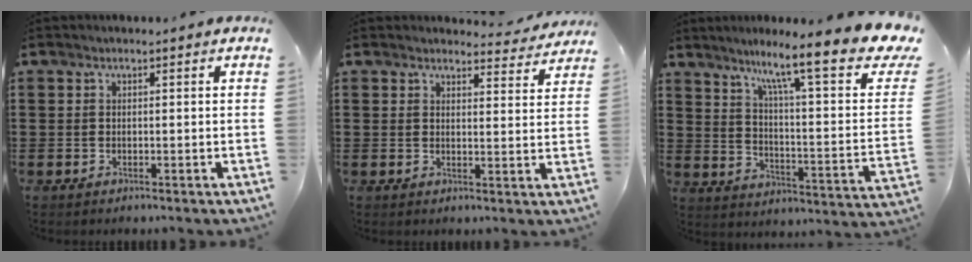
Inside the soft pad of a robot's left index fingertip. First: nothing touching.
{"total": 3.2, "force": [3.1, 0.5, 0.6], "torque": [-0.005, -0.019, 0.054]}
{"total": 12.0, "force": [9.2, 0.8, 7.8], "torque": [-0.153, -0.070, 0.140]}